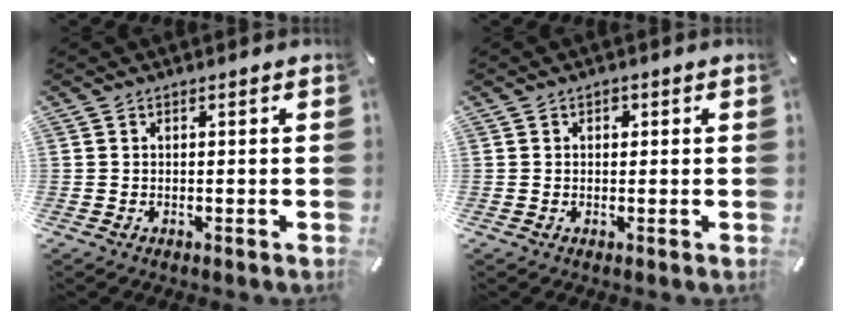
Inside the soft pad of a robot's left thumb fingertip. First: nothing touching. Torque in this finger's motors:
{"motor_torque": [0.21, 0.23, 0.23, -0.20, 0.03]}